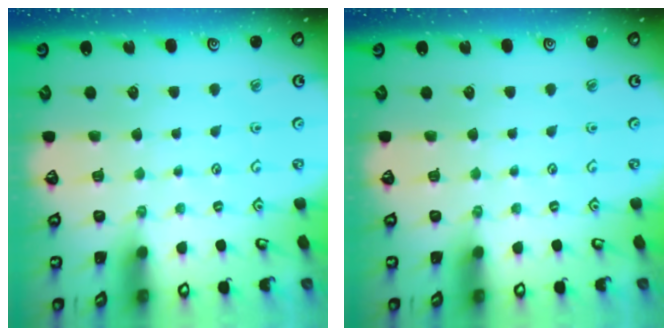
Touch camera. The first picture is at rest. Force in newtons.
{"total": 0.0}